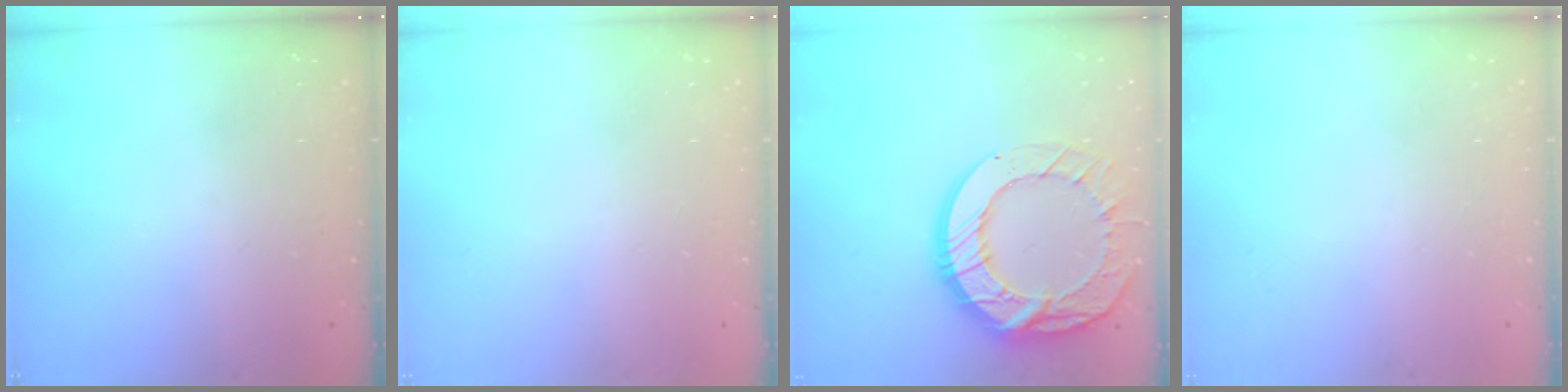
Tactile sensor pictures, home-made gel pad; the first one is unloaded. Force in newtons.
{"total": 0.0}
{"total": 19.8, "press": 19.7, "slide": 1.7}
{"total": 0.0}